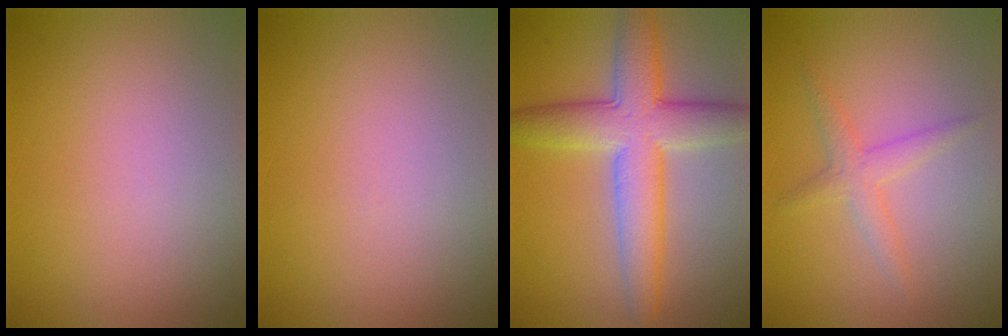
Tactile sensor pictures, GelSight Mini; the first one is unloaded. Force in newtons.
{"total": 0.0}
{"total": 7.1, "press": 7.1, "slide": 0.2}
{"total": 2.1, "press": 2.1, "slide": 0.1}